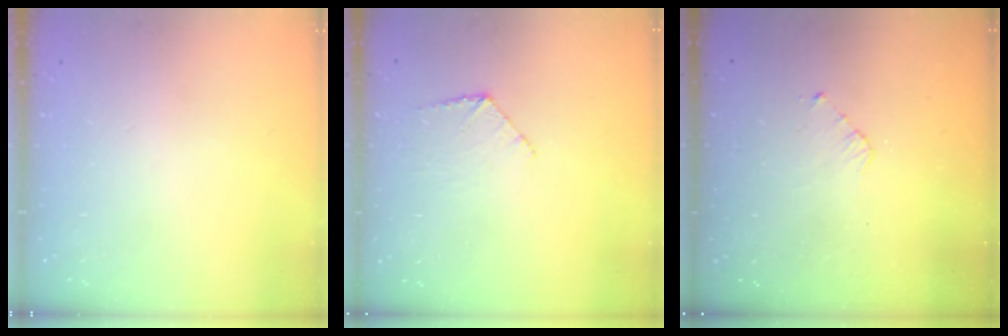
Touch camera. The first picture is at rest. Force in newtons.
{"total": 6.1, "press": 6.1, "slide": 0.5}
{"total": 2.8, "press": 2.8, "slide": 0.2}